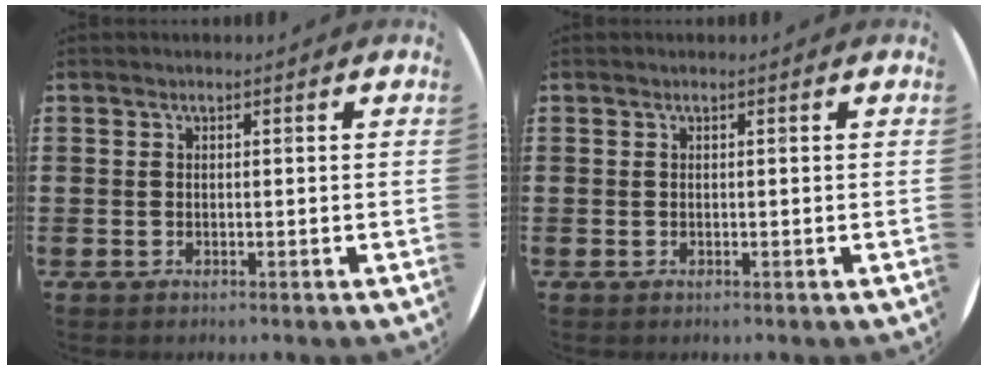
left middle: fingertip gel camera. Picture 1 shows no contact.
{"total": 0.0}